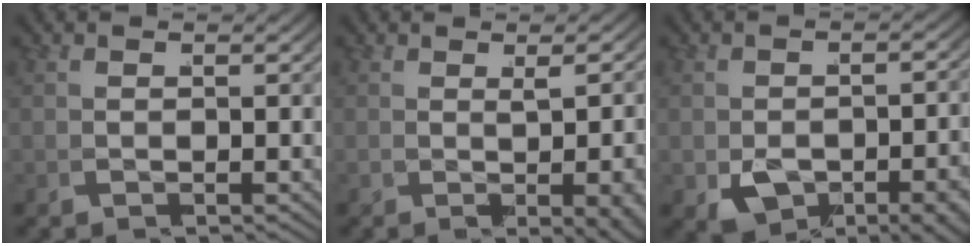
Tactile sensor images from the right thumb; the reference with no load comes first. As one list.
[{"total": 3.9, "force": [0.0, 0.5, 3.9], "torque": [-0.045, -0.007, 0.010]}, {"total": 5.0, "force": [-2.5, 2.5, 3.5], "torque": [-0.047, -0.013, -0.028]}]